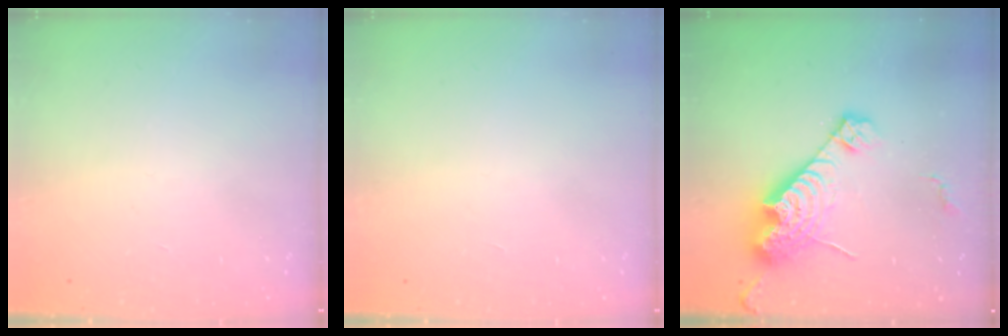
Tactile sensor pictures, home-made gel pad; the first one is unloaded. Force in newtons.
{"total": 0.0}
{"total": 15.5, "press": 15.4, "slide": 1.3}